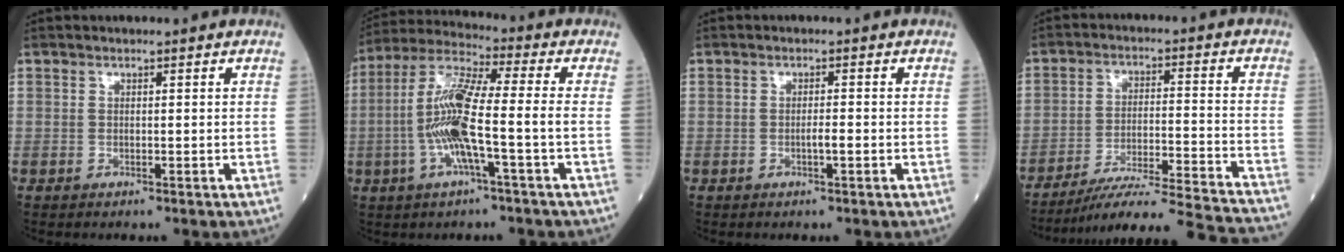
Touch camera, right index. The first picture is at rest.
{"total": 12.3, "force": [-2.2, 0.7, 12.1], "torque": [-0.250, 0.009, -0.051]}
{"total": 1.4, "force": [-0.6, 0.0, 1.3], "torque": [-0.024, 0.000, -0.012]}
{"total": 21.6, "force": [-20.2, -1.2, 7.7], "torque": [-0.086, -0.028, -0.289]}